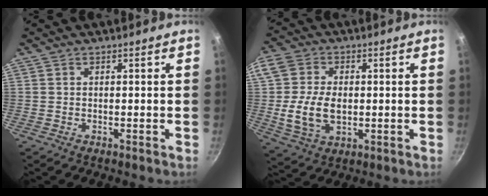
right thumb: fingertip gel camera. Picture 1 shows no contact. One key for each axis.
{"total": 12.5, "fx": -0.5, "fy": 8.6, "fz": 9.0, "tx": -0.169, "ty": 0.001, "tz": -0.013}